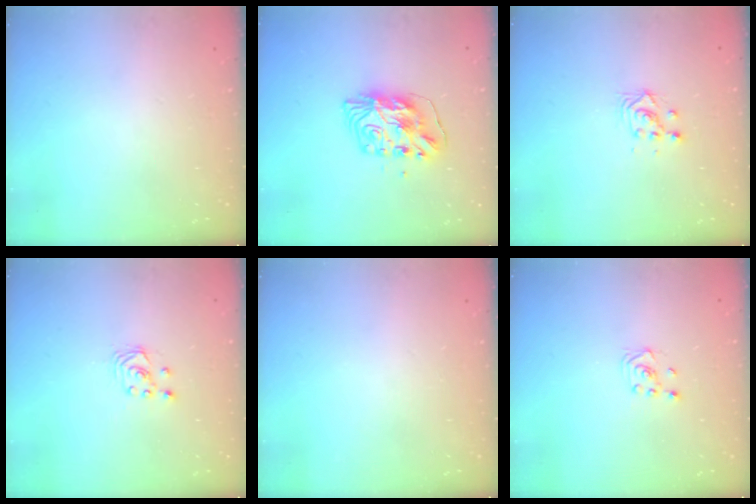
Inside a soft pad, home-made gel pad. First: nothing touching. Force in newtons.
{"total": 9.4, "press": 9.4, "slide": 0.8}
{"total": 2.8, "press": 2.8, "slide": 0.1}
{"total": 2.1, "press": 2.1, "slide": 0.3}
{"total": 0.0}
{"total": 2.3, "press": 2.2, "slide": 0.8}